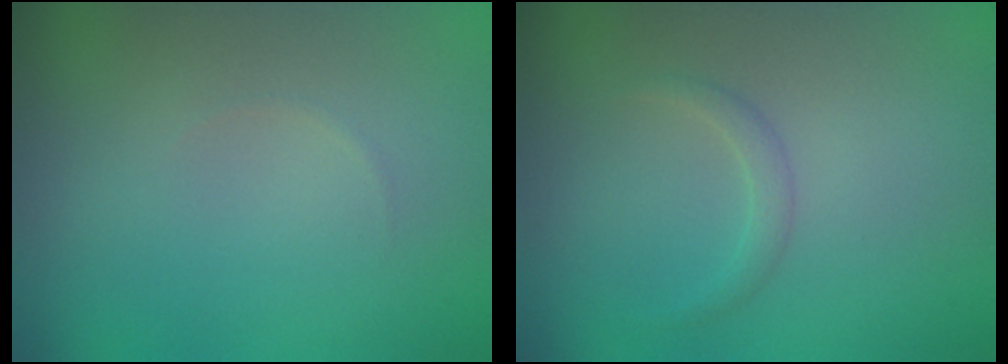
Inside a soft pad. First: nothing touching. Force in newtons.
{"total": 0.9, "press": 0.9, "slide": 0.0}